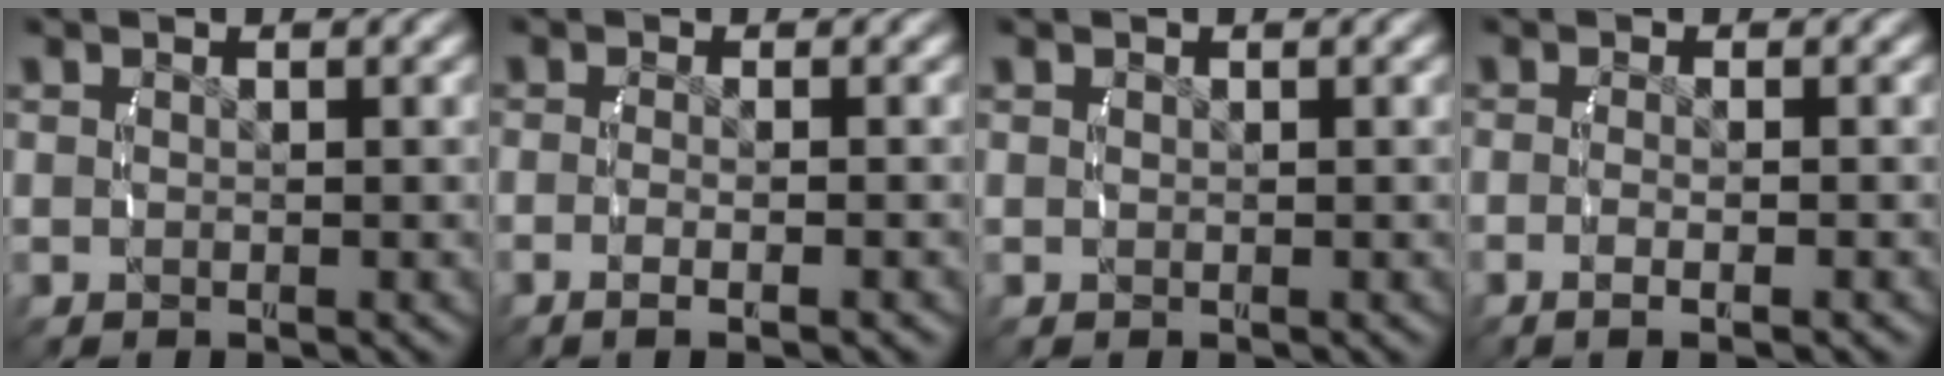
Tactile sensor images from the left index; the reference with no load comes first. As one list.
[{"total": 2.4, "force": [-1.4, 0.4, 1.8], "torque": [-0.045, -0.006, -0.022]}, {"total": 0.0}, {"total": 2.2, "force": [-1.3, 0.4, 1.7], "torque": [-0.044, -0.006, -0.020]}]